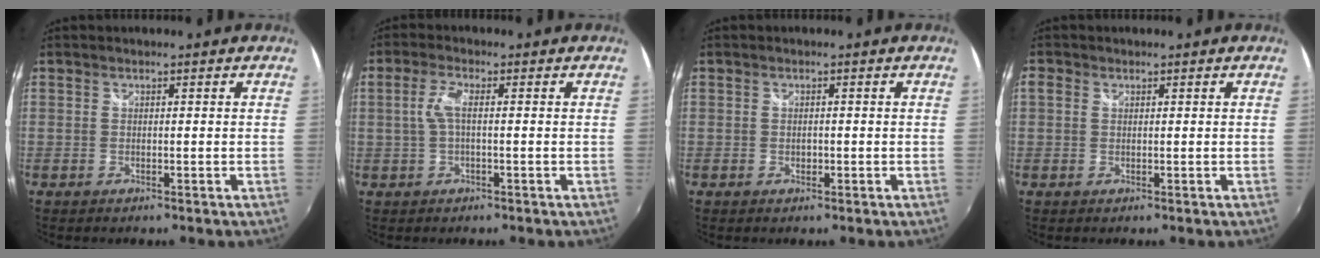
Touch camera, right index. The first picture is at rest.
{"total": 3.6, "force": [0.0, 0.9, 3.5], "torque": [-0.073, 0.005, 0.003]}
{"total": 1.0, "force": [-0.2, 0.8, 0.5], "torque": [-0.006, -0.001, -0.003]}
{"total": 1.3, "force": [0.3, 1.1, 0.6], "torque": [-0.015, 0.004, 0.004]}